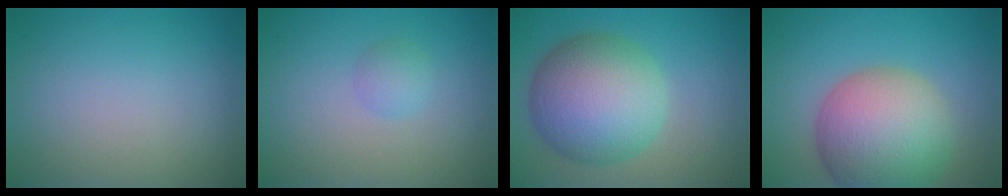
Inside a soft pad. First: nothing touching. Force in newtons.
{"total": 1.3, "press": 1.3, "slide": 0.1}
{"total": 10.3, "press": 10.2, "slide": 0.4}
{"total": 11.0, "press": 11.0, "slide": 0.7}